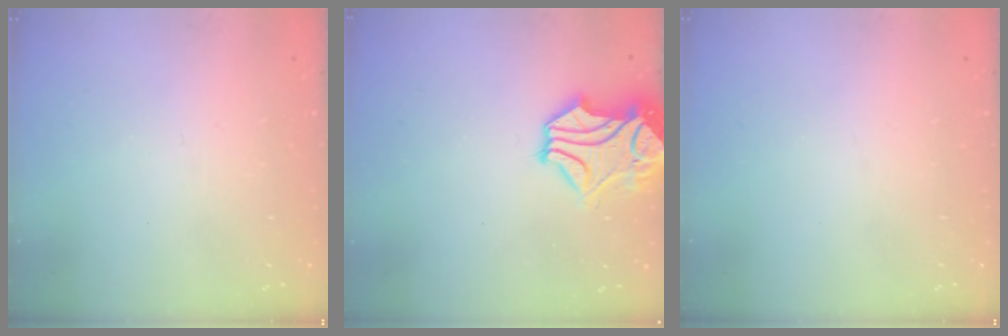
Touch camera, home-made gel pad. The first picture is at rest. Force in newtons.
{"total": 3.2, "press": 2.8, "slide": 1.6}
{"total": 0.0}